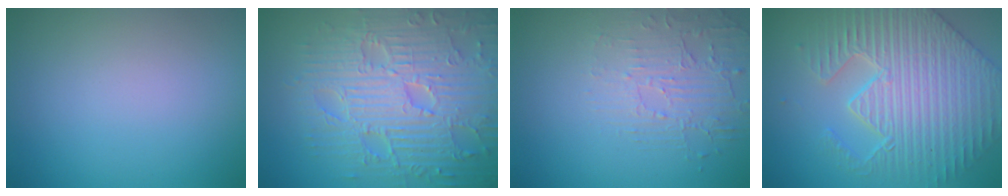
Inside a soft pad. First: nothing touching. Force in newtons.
{"total": 9.4, "press": 6.8, "slide": 6.4}
{"total": 2.1, "press": 1.3, "slide": 1.7}
{"total": 6.6, "press": 5.7, "slide": 3.3}